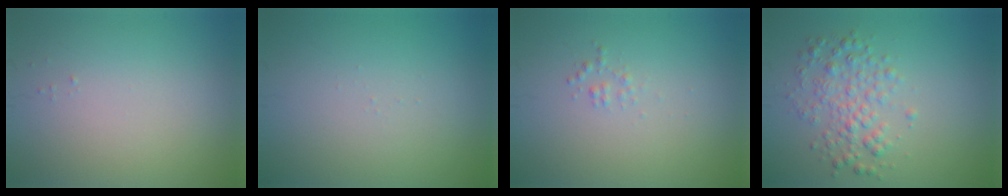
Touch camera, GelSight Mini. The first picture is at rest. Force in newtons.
{"total": 0.0}
{"total": 0.7, "press": 0.7, "slide": 0.0}
{"total": 3.2, "press": 3.2, "slide": 0.1}